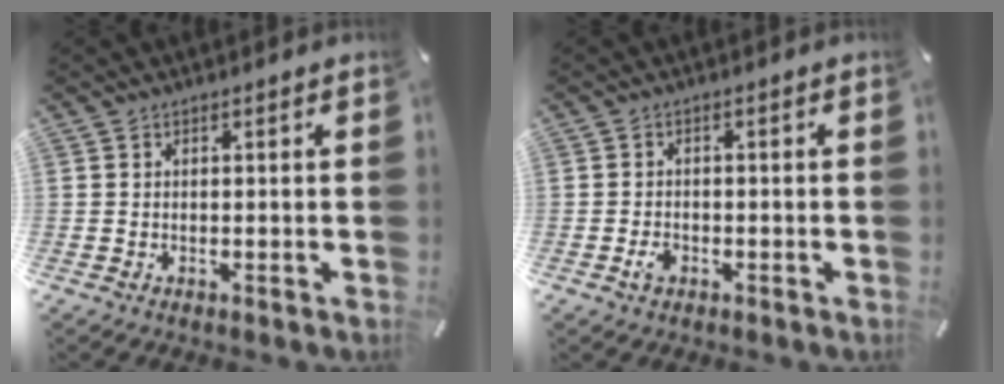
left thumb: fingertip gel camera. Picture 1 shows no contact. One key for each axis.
{"total": 2.2, "fx": -1.0, "fy": 1.5, "fz": 1.2, "tx": -0.029, "ty": 0.004, "tz": -0.021}